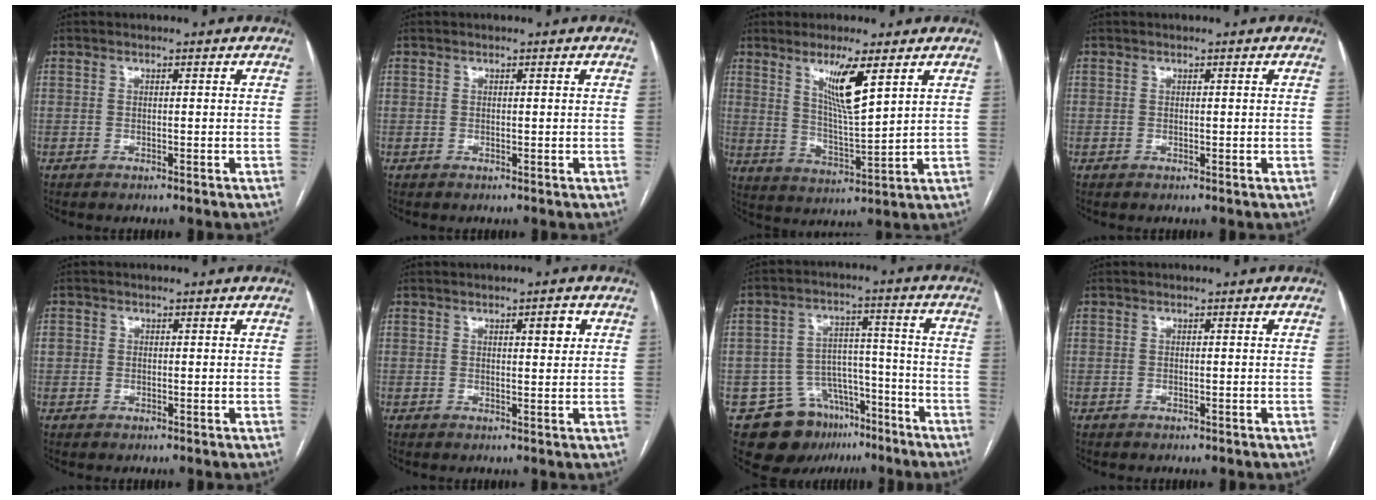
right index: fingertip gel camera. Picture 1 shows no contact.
{"total": 0.0}
{"total": 8.2, "force": [4.2, 0.2, 7.0], "torque": [-0.130, -0.016, 0.082]}
{"total": 0.0}
{"total": 1.5, "force": [0.0, 1.4, 0.5], "torque": [-0.009, 0.011, 0.004]}
{"total": 2.3, "force": [0.9, 0.6, 2.0], "torque": [-0.030, 0.000, 0.014]}
{"total": 11.9, "force": [-7.7, 8.2, 4.0], "torque": [-0.057, 0.046, -0.110]}
{"total": 0.0}